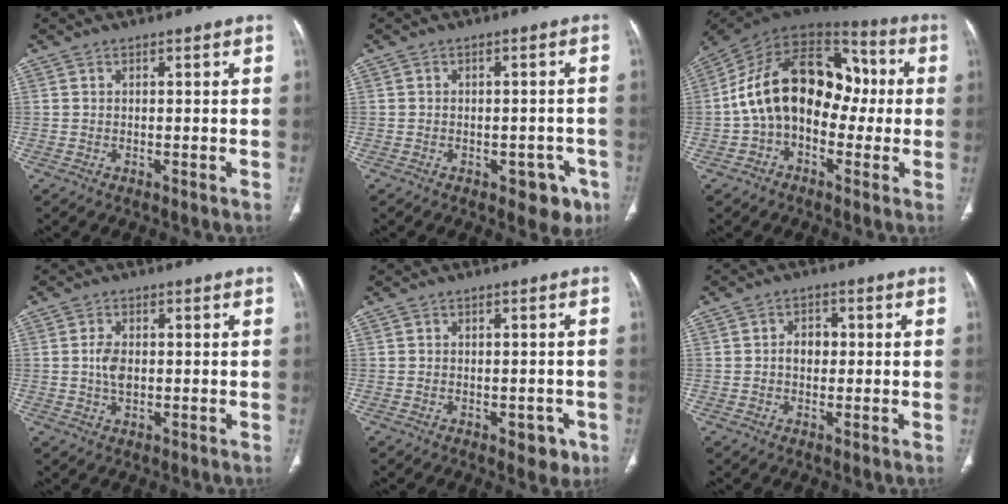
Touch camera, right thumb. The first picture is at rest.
{"total": 5.6, "force": [-2.8, 3.5, 3.3], "torque": [-0.007, 0.014, -0.032]}
{"total": 19.1, "force": [-0.9, 13.1, 13.9], "torque": [-0.200, 0.057, -0.028]}
{"total": 3.5, "force": [0.0, 2.2, 2.8], "torque": [-0.053, 0.002, -0.001]}
{"total": 3.8, "force": [-1.7, 2.5, 2.3], "torque": [-0.003, 0.006, -0.018]}
{"total": 3.3, "force": [0.0, 2.6, 2.1], "torque": [-0.018, 0.010, -0.004]}